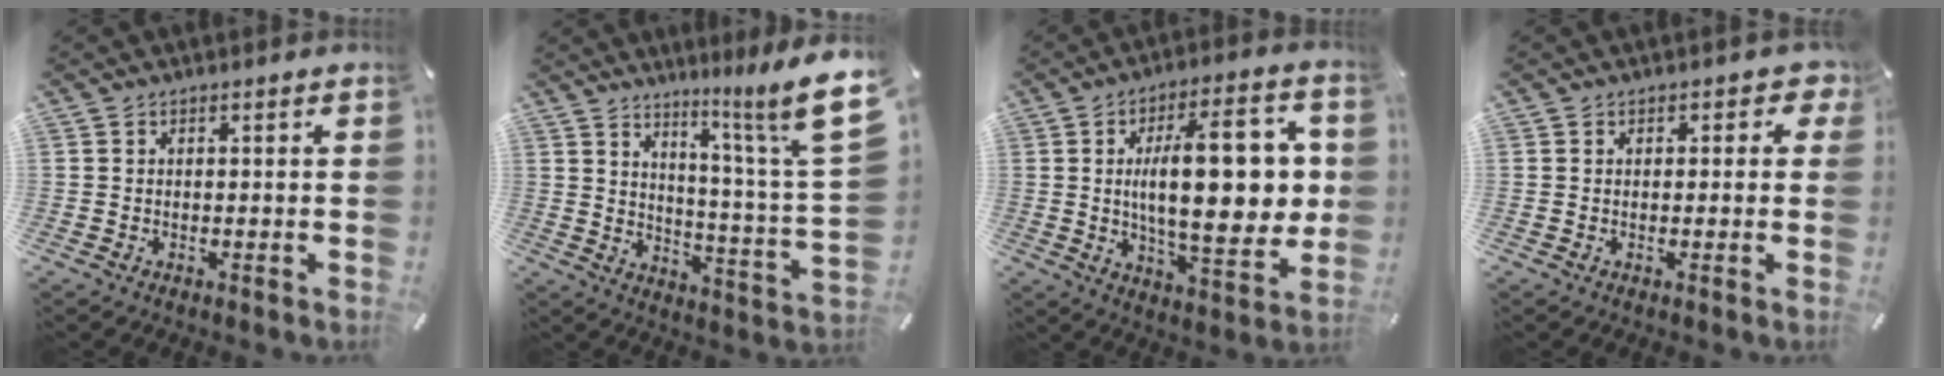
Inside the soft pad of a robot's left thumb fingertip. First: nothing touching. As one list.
[{"total": 13.8, "force": [9.3, 0.2, 10.1], "torque": [-0.149, -0.092, 0.138]}, {"total": 23.4, "force": [2.3, 9.8, 21.1], "torque": [-0.323, -0.005, 0.031]}, {"total": 2.2, "force": [0.4, 1.8, 1.3], "torque": [-0.001, -0.003, 0.001]}]